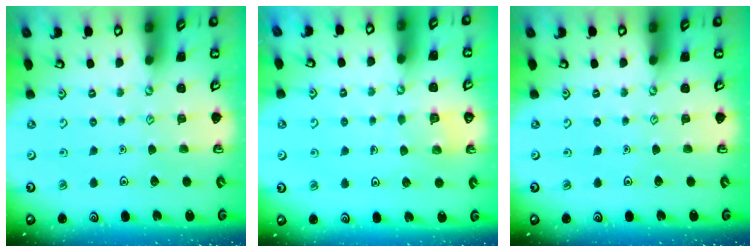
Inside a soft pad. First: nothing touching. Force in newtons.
{"total": 2.5, "press": 2.5, "slide": 0.1}
{"total": 0.0}